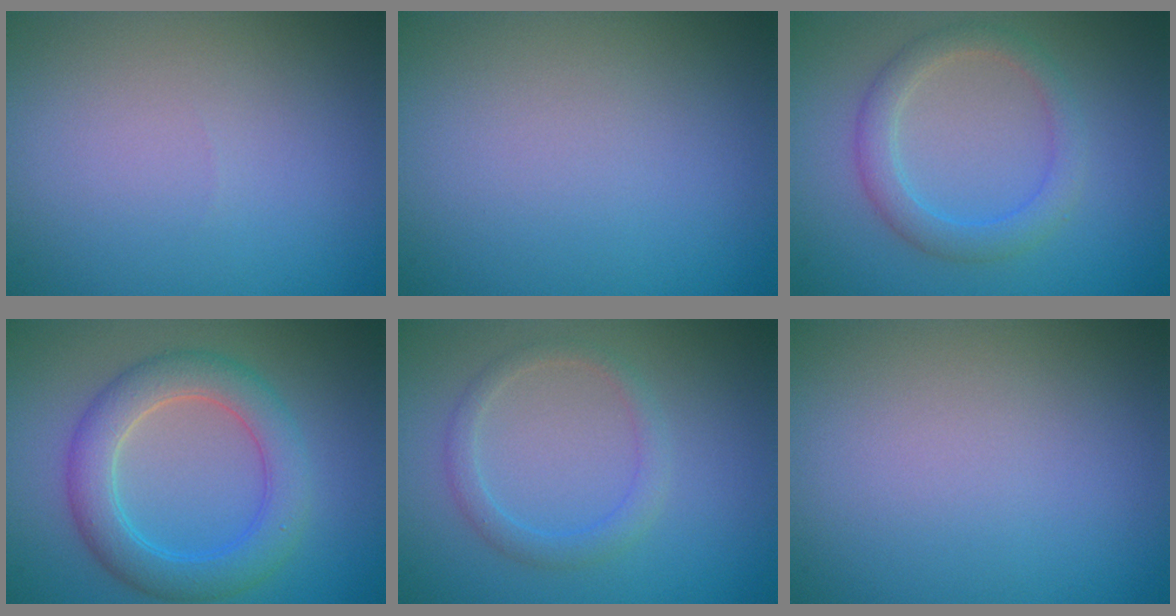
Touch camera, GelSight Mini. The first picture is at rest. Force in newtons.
{"total": 0.0}
{"total": 1.9, "press": 1.9, "slide": 0.2}
{"total": 5.1, "press": 5.1, "slide": 0.2}
{"total": 1.8, "press": 1.8, "slide": 0.0}
{"total": 0.0}